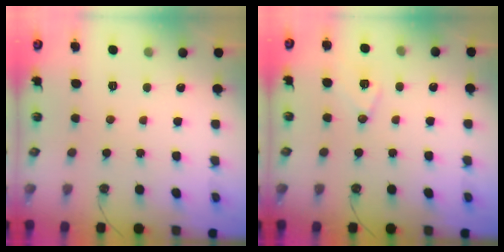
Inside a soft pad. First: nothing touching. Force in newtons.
{"total": 7.9, "press": 7.9, "slide": 0.9}